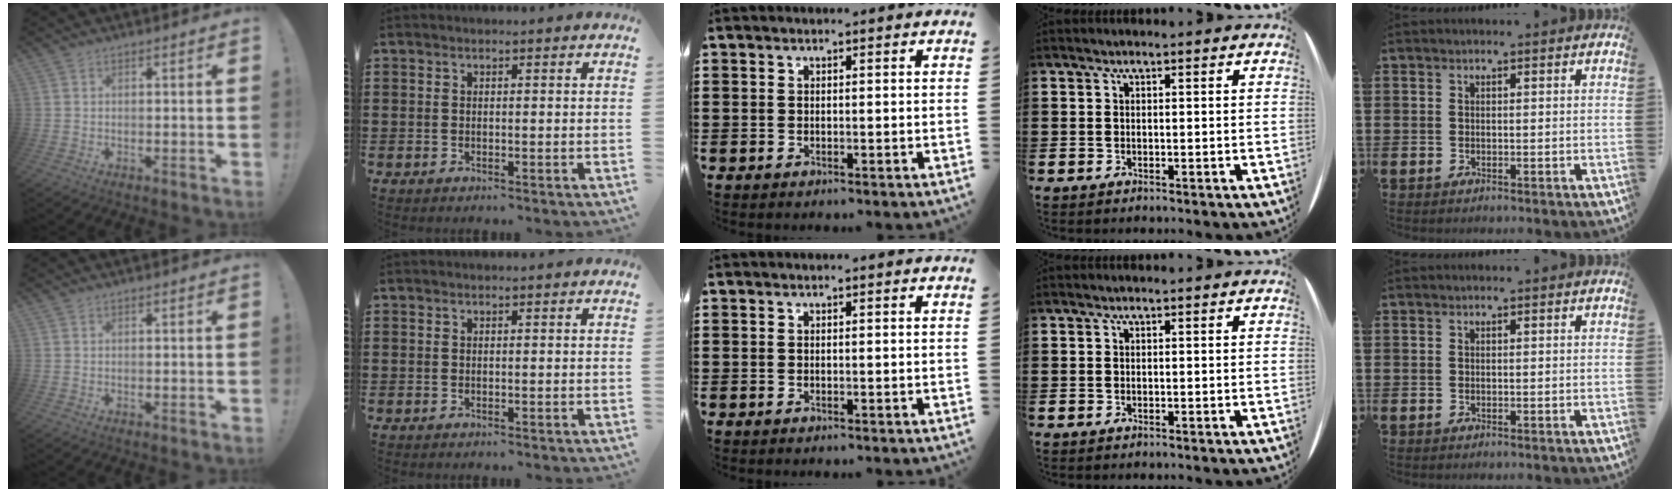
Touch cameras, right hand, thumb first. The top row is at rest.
{}